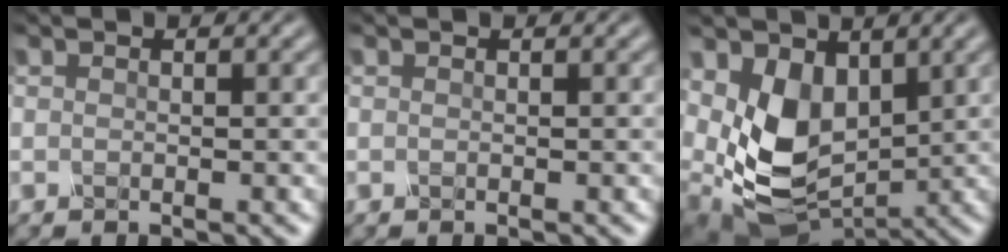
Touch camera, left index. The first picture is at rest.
{"total": 0.0}
{"total": 6.6, "force": [1.3, 4.5, 4.5], "torque": [-0.120, -0.025, 0.044]}